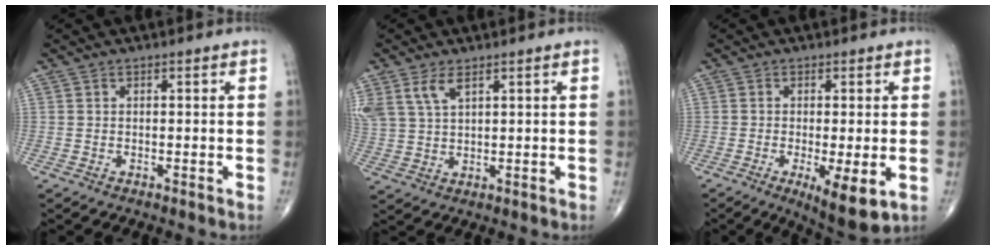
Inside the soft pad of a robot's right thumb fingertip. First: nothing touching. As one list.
[{"total": 6.2, "force": [3.4, 2.9, 4.3], "torque": [-0.098, -0.003, 0.077]}, {"total": 8.3, "force": [-2.4, 2.2, 7.7], "torque": [-0.118, -0.023, -0.035]}]